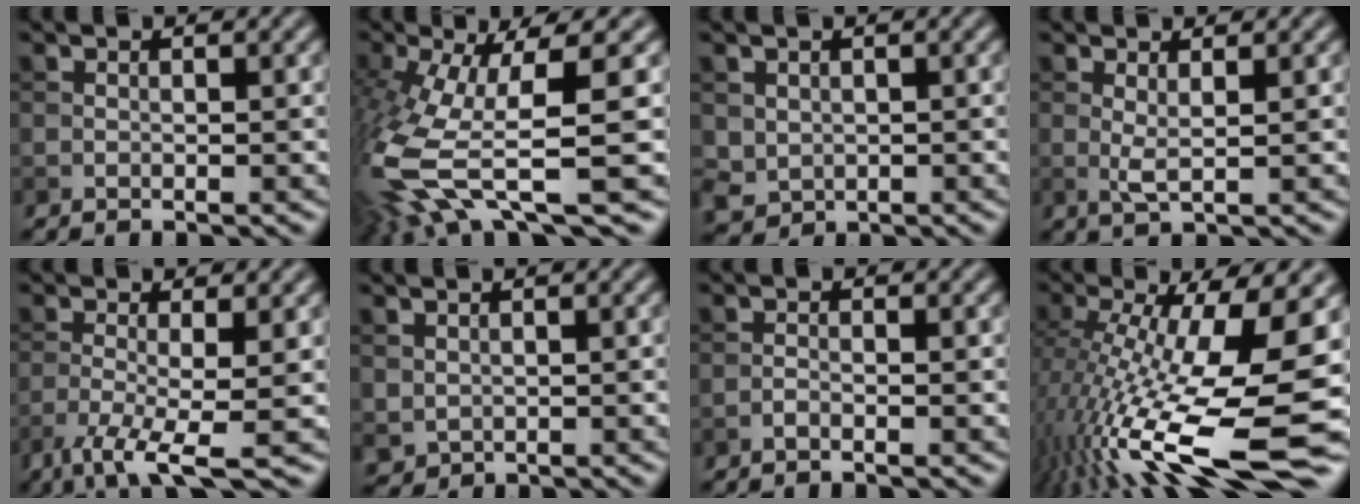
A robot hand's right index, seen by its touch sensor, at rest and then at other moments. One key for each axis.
{"total": 11.5, "fx": -2.5, "fy": 3.5, "fz": 10.6, "tx": -0.237, "ty": -0.023, "tz": -0.035}
{"total": 2.2, "fx": 0.4, "fy": 2.0, "fz": 0.6, "tx": -0.018, "ty": -0.005, "tz": 0.013}
{"total": 1.6, "fx": 0.4, "fy": 0.3, "fz": 1.5, "tx": -0.035, "ty": -0.001, "tz": 0.010}
{"total": 5.5, "fx": -2.7, "fy": 1.1, "fz": 4.7, "tx": -0.090, "ty": -0.010, "tz": -0.056}
{"total": 1.4, "fx": 0.5, "fy": 1.2, "fz": 0.5, "tx": -0.014, "ty": -0.006, "tz": 0.015}
{"total": 0.9, "fx": -0.6, "fy": 0.2, "fz": 0.6, "tx": -0.012, "ty": 0.001, "tz": -0.014}
{"total": 16.7, "fx": -4.0, "fy": 4.7, "fz": 15.6, "tx": -0.288, "ty": -0.005, "tz": -0.070}